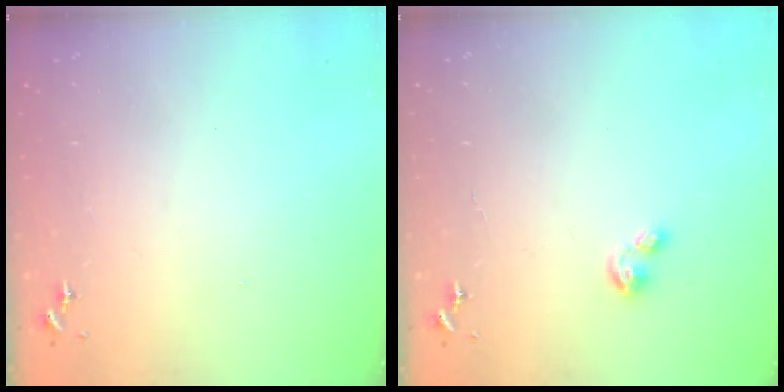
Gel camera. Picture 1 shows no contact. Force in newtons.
{"total": 3.6, "press": 3.6, "slide": 0.3}